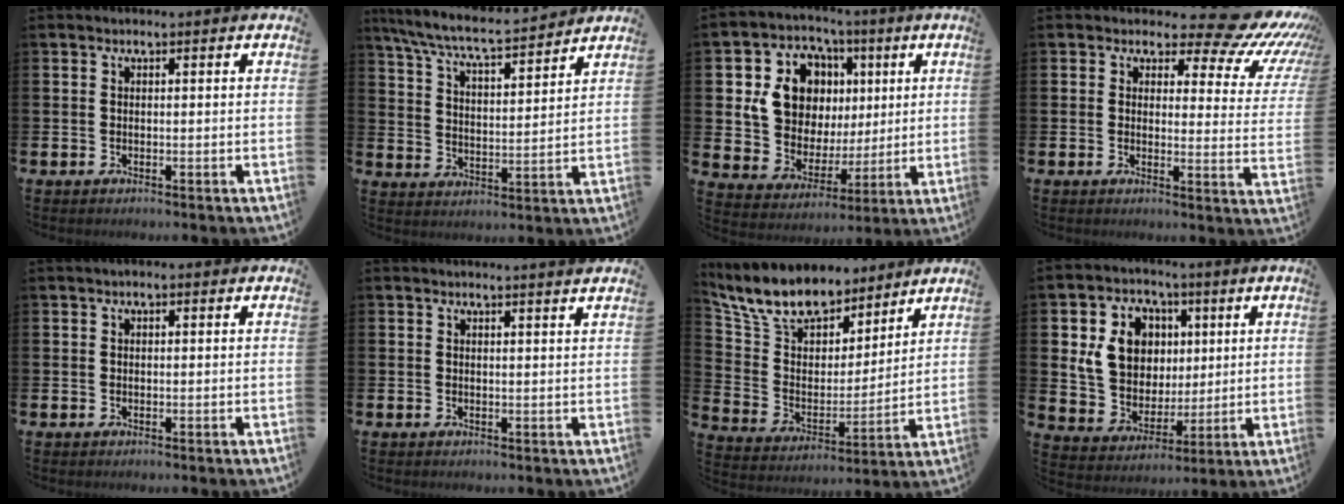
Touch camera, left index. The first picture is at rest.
{"total": 7.3, "force": [6.9, 0.5, 2.4], "torque": [-0.074, -0.047, 0.119]}
{"total": 10.9, "force": [4.2, 8.8, 4.8], "torque": [-0.146, -0.010, 0.079]}
{"total": 6.9, "force": [5.4, 2.7, 3.4], "torque": [-0.041, -0.051, 0.082]}
{"total": 0.8, "force": [0.4, 0.5, 0.4], "torque": [-0.006, 0.006, 0.005]}
{"total": 1.3, "force": [1.2, -0.5, 0.2], "torque": [0.008, -0.011, 0.021]}
{"total": 11.1, "force": [9.8, 4.5, 2.6], "torque": [-0.115, -0.055, 0.182]}
{"total": 9.7, "force": [4.0, 7.9, 3.9], "torque": [-0.109, 0.009, 0.077]}